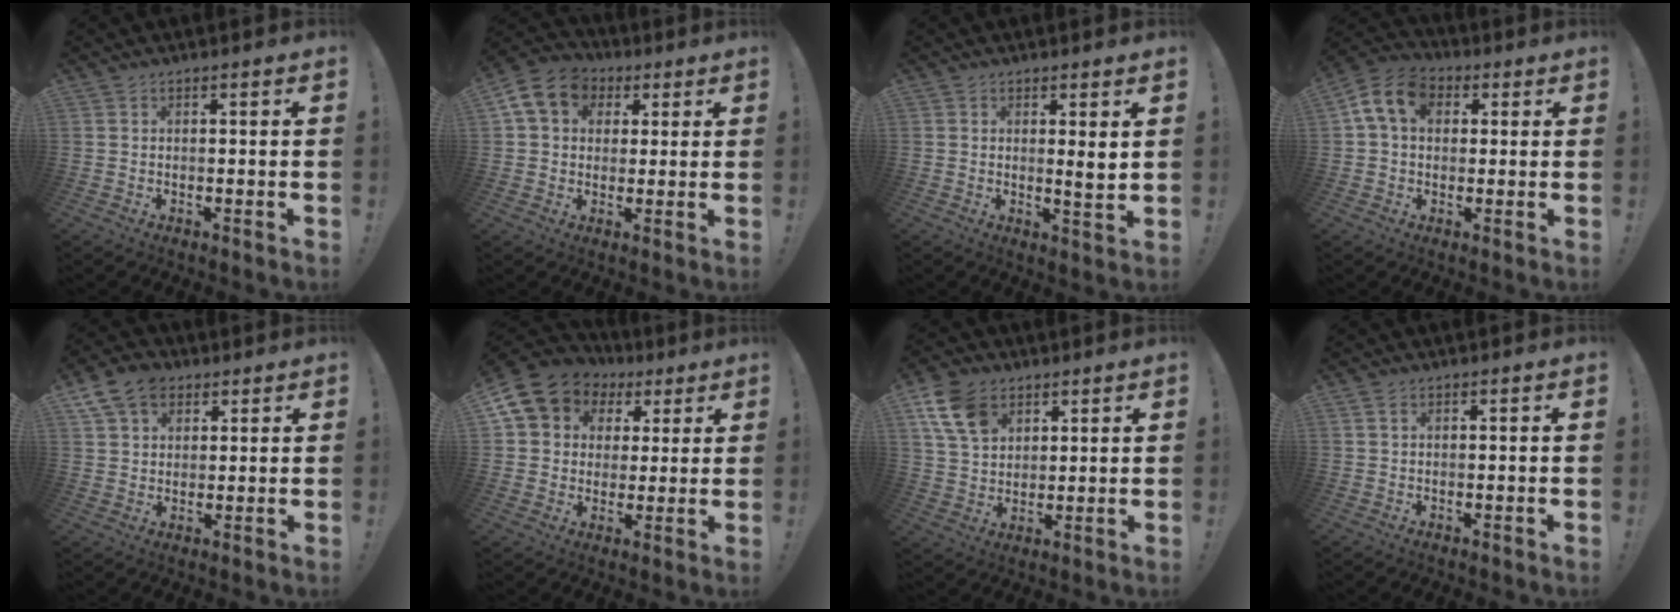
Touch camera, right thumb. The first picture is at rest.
{"total": 12.4, "force": [4.0, 10.2, 6.0], "torque": [-0.085, -0.004, 0.082]}
{"total": 3.3, "force": [1.3, 0.0, 3.0], "torque": [-0.039, -0.019, 0.017]}
{"total": 12.0, "force": [3.6, 8.6, 7.5], "torque": [-0.133, 0.002, 0.073]}
{"total": 11.0, "force": [5.7, 7.9, 5.0], "torque": [-0.082, -0.016, 0.113]}
{"total": 11.5, "force": [5.2, 9.3, 4.3], "torque": [-0.066, -0.030, 0.105]}
{"total": 12.7, "force": [6.4, 8.7, 6.7], "torque": [-0.127, -0.018, 0.128]}
{"total": 1.3, "force": [0.7, 0.7, 0.9], "torque": [-0.024, 0.004, 0.014]}